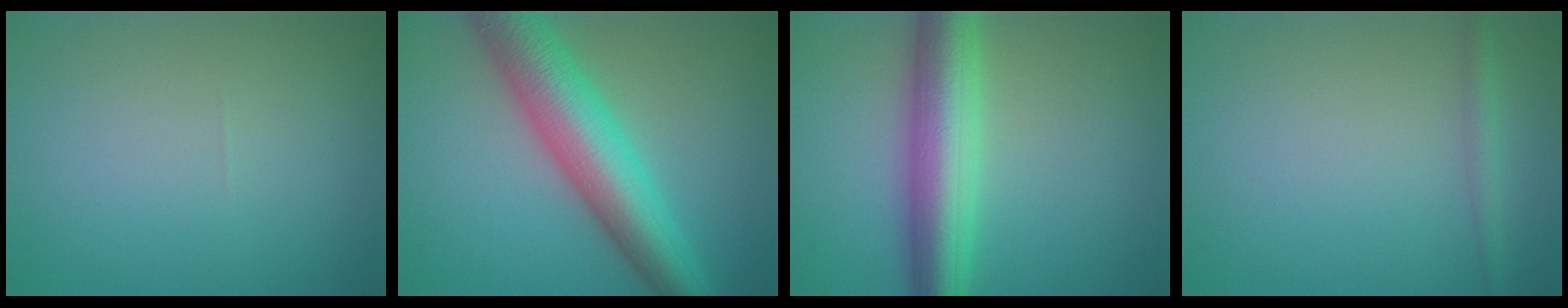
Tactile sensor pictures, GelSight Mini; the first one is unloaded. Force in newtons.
{"total": 9.1, "press": 9.1, "slide": 0.1}
{"total": 7.5, "press": 7.5, "slide": 0.1}
{"total": 1.3, "press": 1.3, "slide": 0.0}